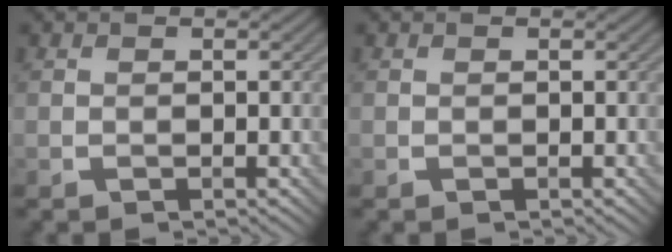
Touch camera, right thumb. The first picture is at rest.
{"total": 0.0}